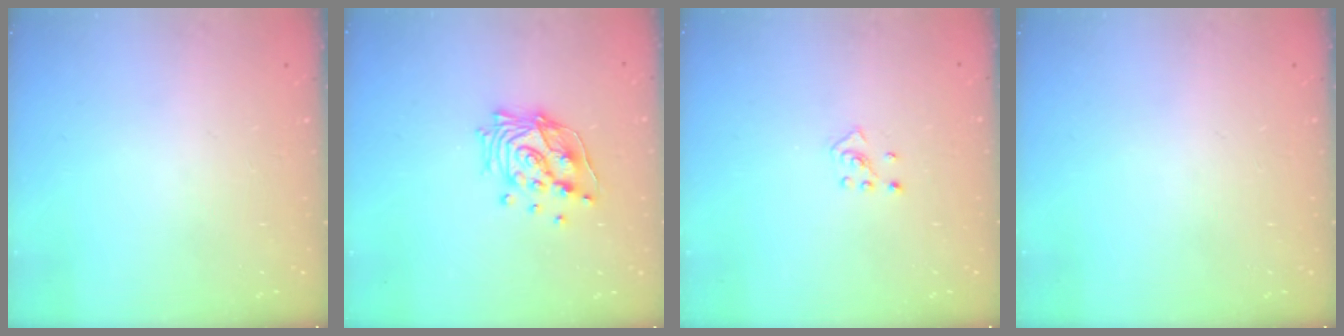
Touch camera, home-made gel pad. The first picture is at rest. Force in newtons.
{"total": 14.4, "press": 14.3, "slide": 1.7}
{"total": 2.5, "press": 2.4, "slide": 0.7}
{"total": 0.0}